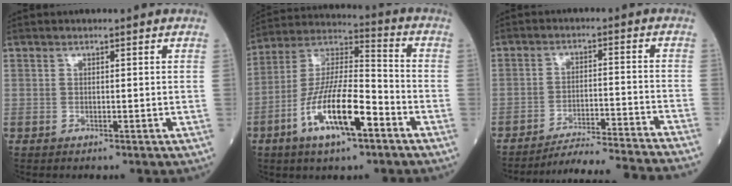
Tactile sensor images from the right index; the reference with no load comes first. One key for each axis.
{"total": 15.1, "fx": -6.4, "fy": 3.6, "fz": 13.1, "tx": -0.258, "ty": -0.001, "tz": -0.117}
{"total": 18.5, "fx": -17.5, "fy": -1.9, "fz": 5.4, "tx": -0.062, "ty": -0.034, "tz": -0.245}